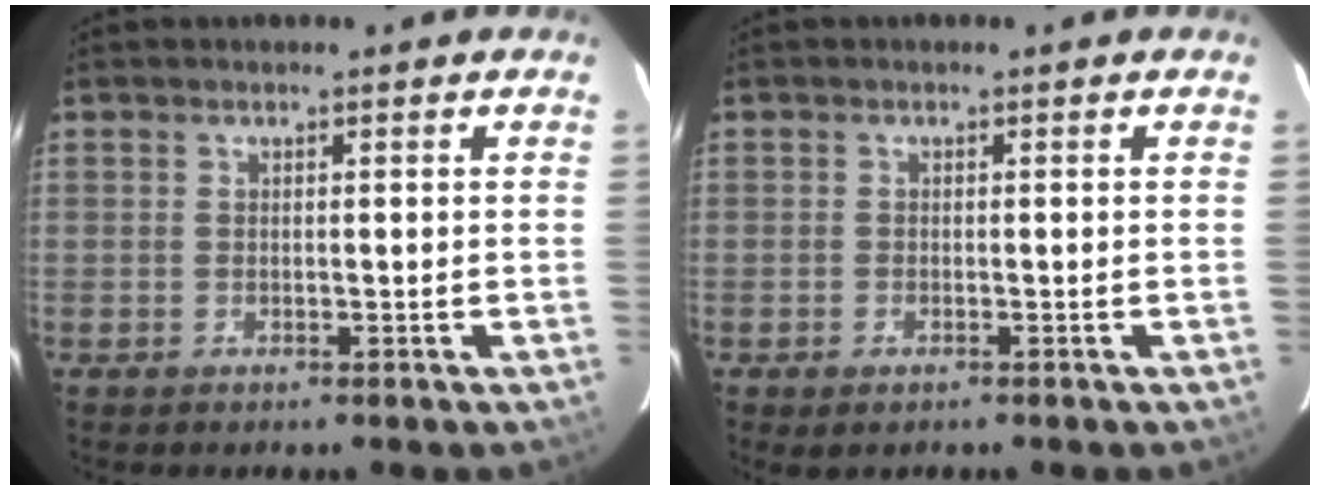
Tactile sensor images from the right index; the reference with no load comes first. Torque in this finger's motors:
{"motor_torque": [0.10, 0.01, -0.09, 0.00]}